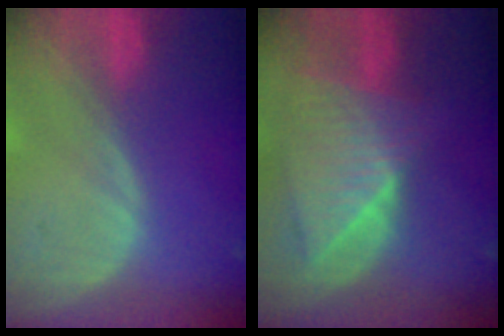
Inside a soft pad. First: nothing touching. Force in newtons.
{"total": 9.0, "press": 8.0, "slide": 4.2}